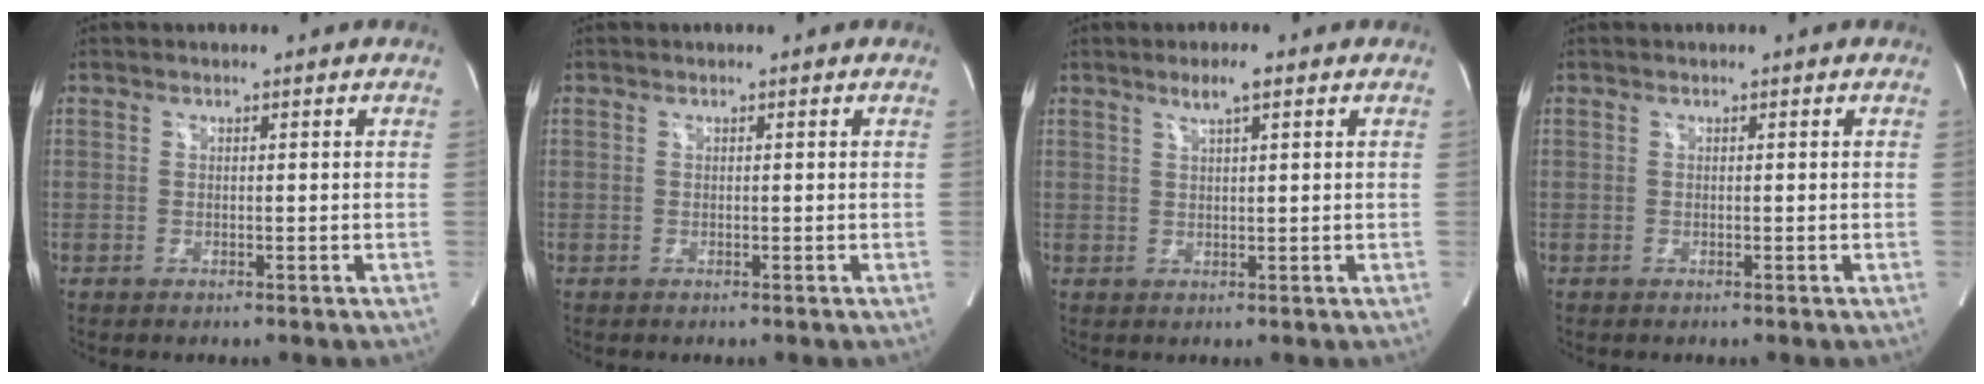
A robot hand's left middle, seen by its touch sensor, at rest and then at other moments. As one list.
[{"total": 0.0}, {"total": 2.9, "force": [1.8, 0.1, 2.3], "torque": [-0.048, 0.003, 0.033]}, {"total": 0.0}]